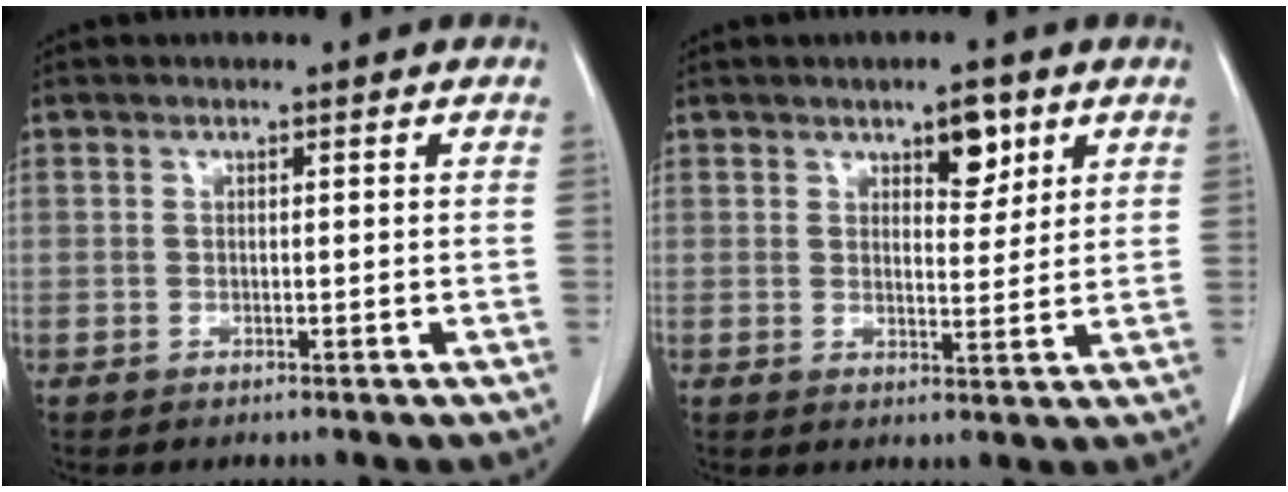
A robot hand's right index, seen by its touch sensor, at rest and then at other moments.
{"total": 4.5, "force": [2.7, 1.9, 3.1], "torque": [-0.043, -0.003, 0.040]}